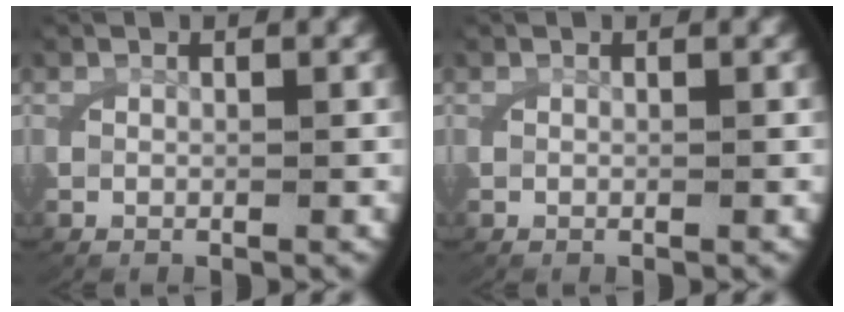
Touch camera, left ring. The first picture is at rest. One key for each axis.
{"total": 0.0}